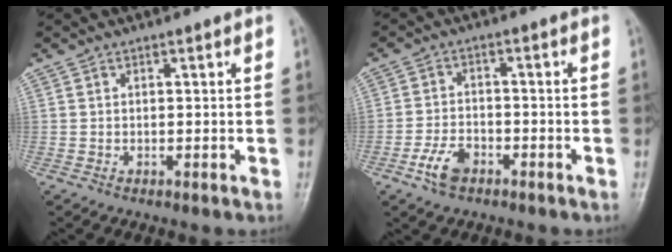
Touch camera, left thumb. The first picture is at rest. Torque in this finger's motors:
{"motor_torque": [-0.51, 0.85, 0.46, 0.44, 0.06]}